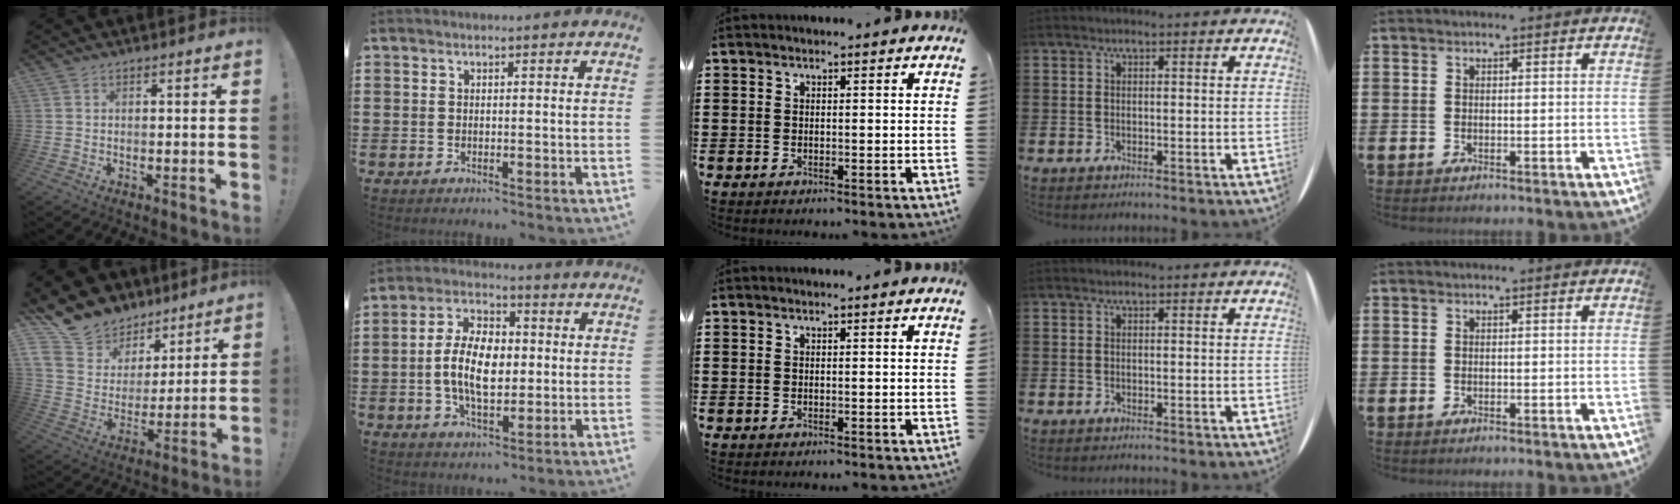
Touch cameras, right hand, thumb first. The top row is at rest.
{"thumb": {"total": 13.5, "force": [10.1, 8.7, 2.3], "torque": [-0.052, -0.081, 0.201]}, "index": {"total": 9.3, "force": [-0.4, 5.2, 7.8], "torque": [-0.171, 0.005, -0.011]}}